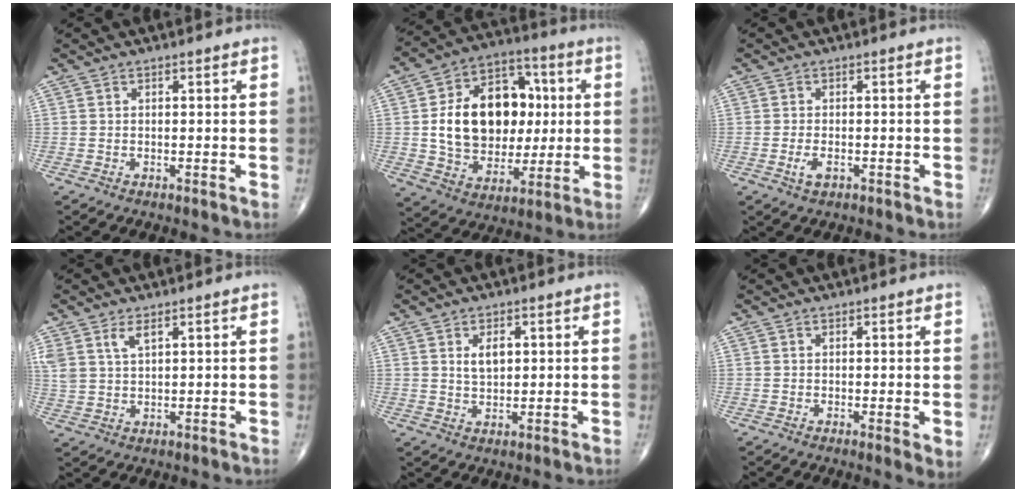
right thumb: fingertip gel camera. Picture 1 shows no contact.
{"total": 21.0, "force": [2.0, 15.0, 14.5], "torque": [-0.196, 0.016, 0.041]}
{"total": 2.5, "force": [-1.0, 1.2, 2.0], "torque": [-0.040, 0.000, -0.017]}
{"total": 4.7, "force": [2.8, 2.2, 3.2], "torque": [-0.066, -0.008, 0.062]}
{"total": 3.8, "force": [1.2, 2.2, 2.9], "torque": [-0.041, -0.009, 0.022]}
{"total": 2.4, "force": [0.3, 0.7, 2.2], "torque": [-0.035, -0.010, 0.003]}